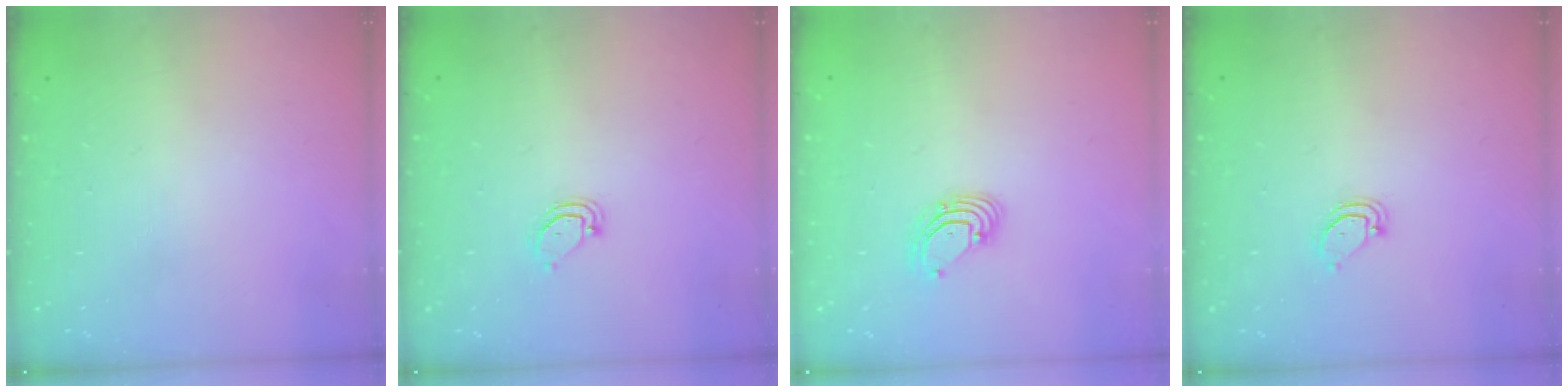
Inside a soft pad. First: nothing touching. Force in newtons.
{"total": 3.4, "press": 3.3, "slide": 0.5}
{"total": 2.6, "press": 2.6, "slide": 0.1}
{"total": 3.4, "press": 3.3, "slide": 0.5}